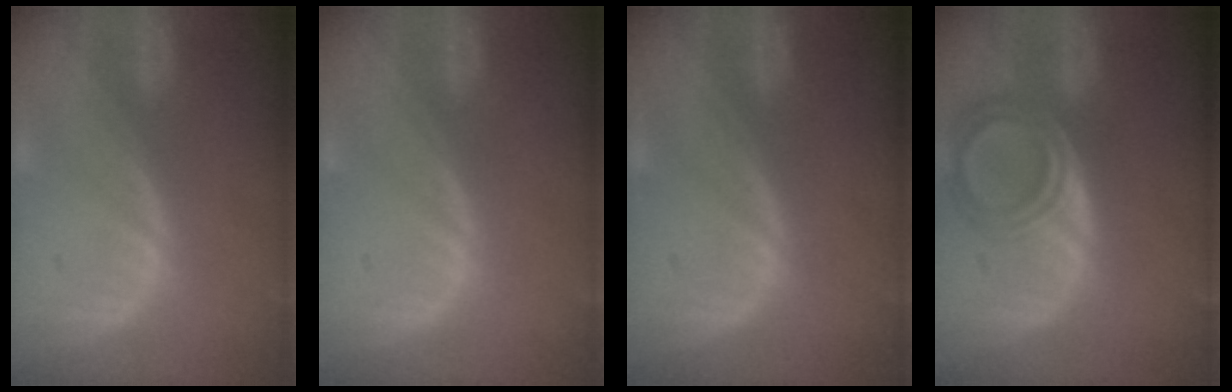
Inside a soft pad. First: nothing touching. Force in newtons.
{"total": 0.0}
{"total": 0.0}
{"total": 6.5, "press": 5.9, "slide": 2.8}